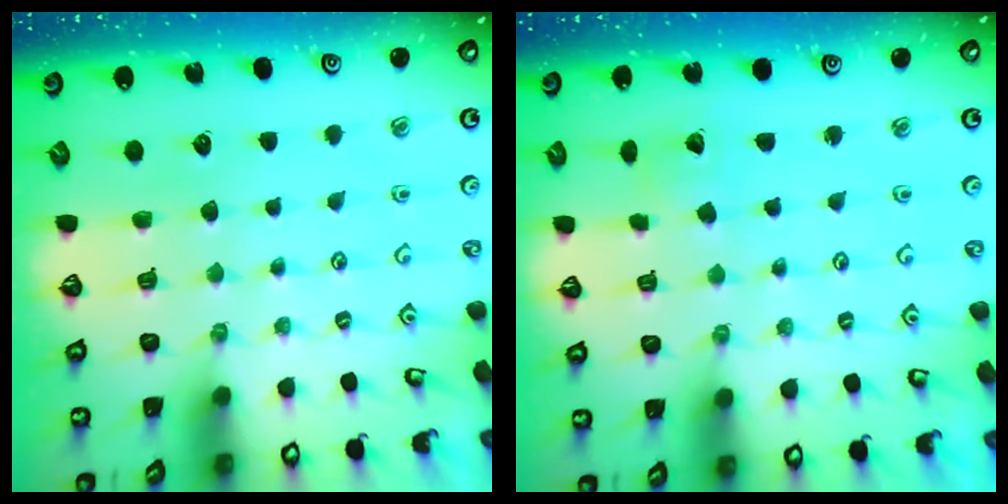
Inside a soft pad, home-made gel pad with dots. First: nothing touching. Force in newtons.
{"total": 2.8, "press": 2.8, "slide": 0.0}